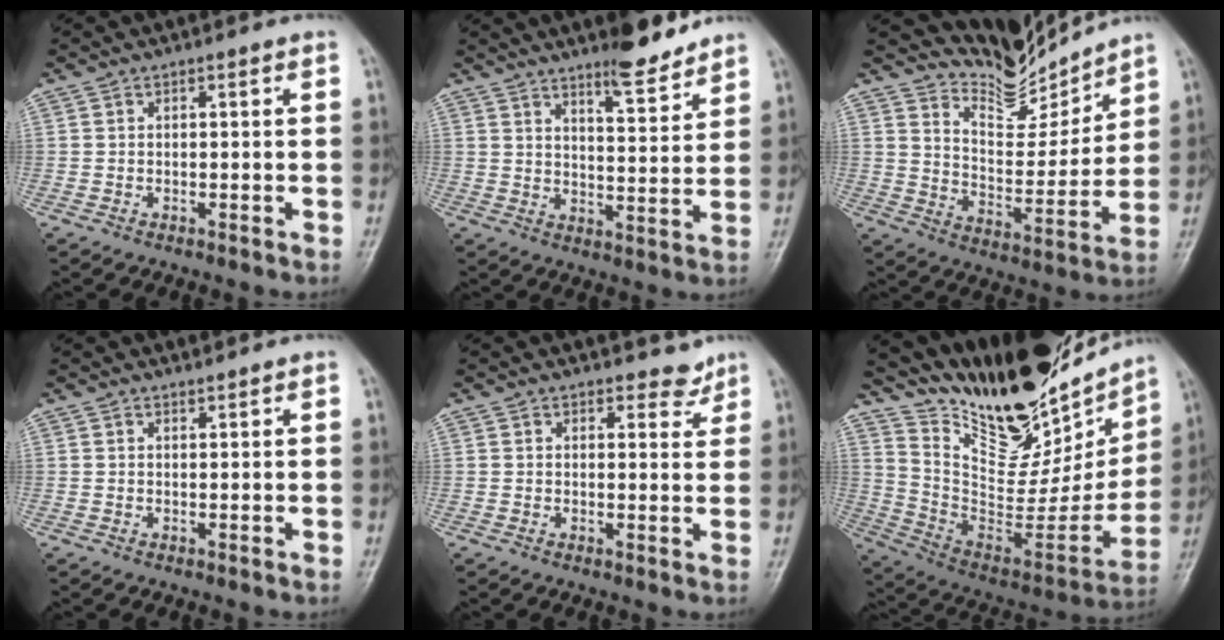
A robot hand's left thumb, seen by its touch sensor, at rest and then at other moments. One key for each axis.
{"total": 8.8, "fx": 7.2, "fy": 1.8, "fz": 4.6, "tx": -0.054, "ty": -0.061, "tz": 0.115}
{"total": 10.6, "fx": 10.4, "fy": 1.8, "fz": 0.2, "tx": 0.024, "ty": -0.094, "tz": 0.195}
{"total": 0.7, "fx": 0.7, "fy": 0.1, "fz": 0.0, "tx": -0.001, "ty": -0.008, "tz": 0.011}
{"total": 3.1, "fx": 2.8, "fy": 1.4, "fz": 0.4, "tx": 0.015, "ty": -0.022, "tz": 0.030}
{"total": 28.9, "fx": 22.9, "fy": 10.1, "fz": 14.4, "tx": -0.197, "ty": -0.109, "tz": 0.366}